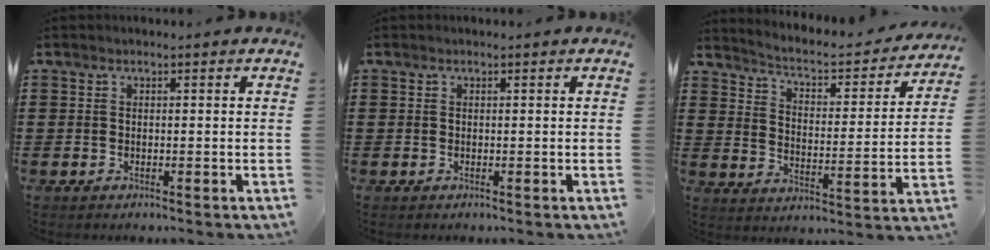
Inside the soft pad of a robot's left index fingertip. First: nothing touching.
{"total": 0.0}
{"total": 3.1, "force": [2.8, 0.5, 1.3], "torque": [-0.046, -0.028, 0.035]}